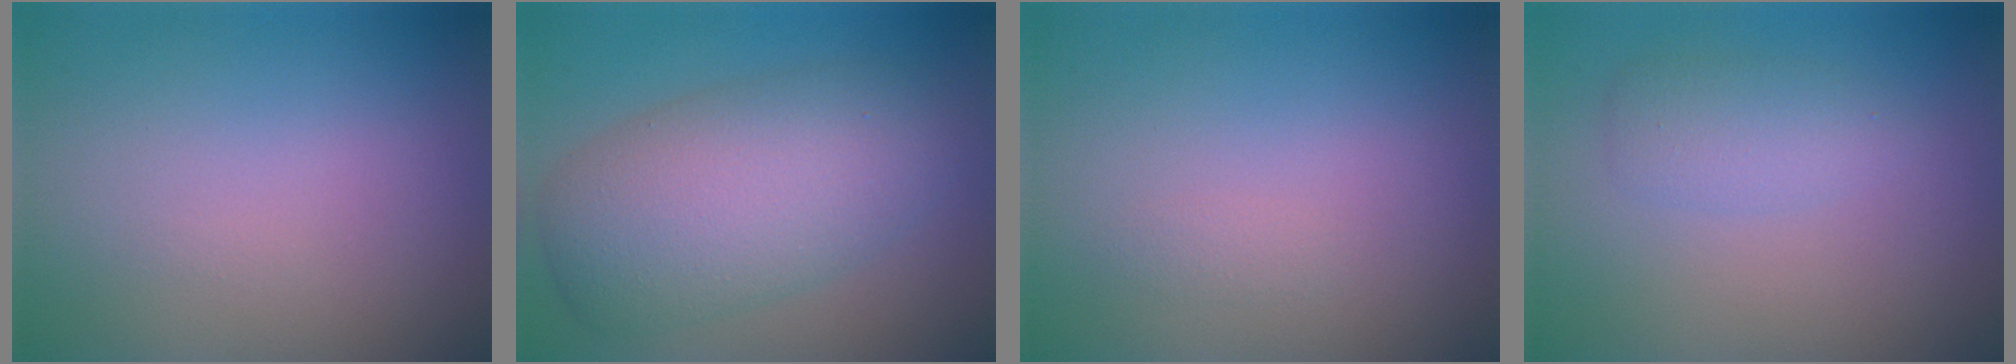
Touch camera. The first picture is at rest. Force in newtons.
{"total": 8.3, "press": 8.3, "slide": 0.3}
{"total": 0.6, "press": 0.6, "slide": 0.0}
{"total": 2.3, "press": 2.2, "slide": 0.2}